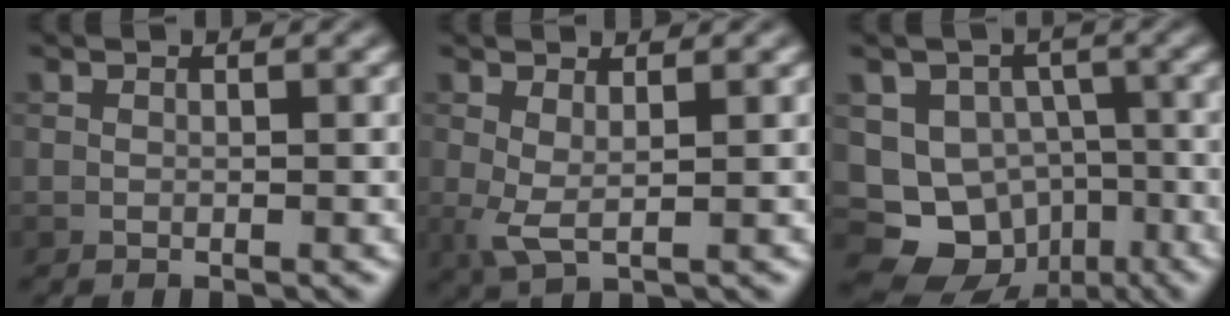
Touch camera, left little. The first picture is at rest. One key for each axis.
{"total": 2.1, "fx": 0.6, "fy": 0.5, "fz": 2.0, "tx": -0.048, "ty": -0.007, "tz": 0.013}
{"total": 10.5, "fx": -4.8, "fy": 8.7, "fz": 3.5, "tx": -0.056, "ty": -0.020, "tz": -0.082}